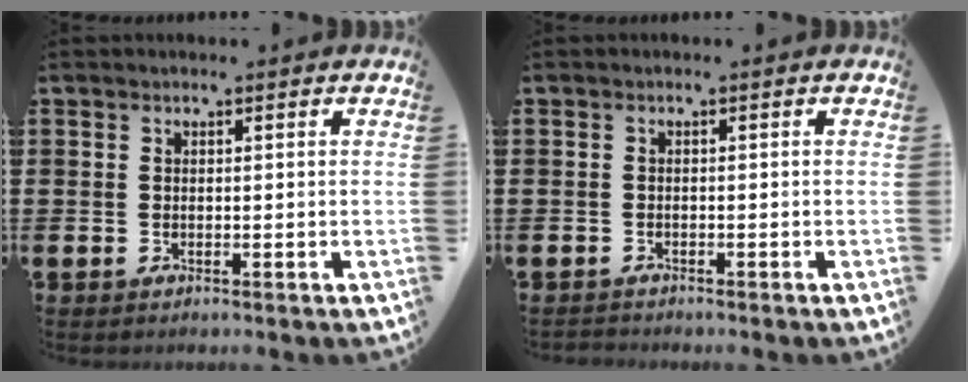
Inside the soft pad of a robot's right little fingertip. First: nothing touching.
{"total": 0.6, "force": [-0.6, 0.1, -0.1], "torque": [-0.001, -0.003, -0.012]}